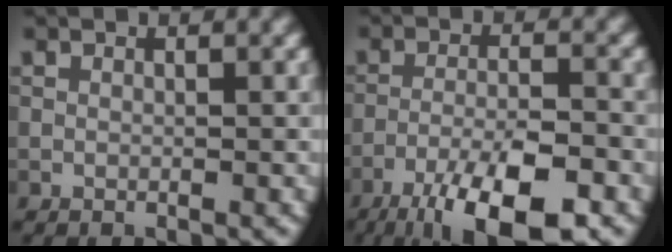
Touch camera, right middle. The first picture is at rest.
{"total": 10.1, "force": [-6.7, 2.6, 7.1], "torque": [-0.119, -0.004, -0.115]}